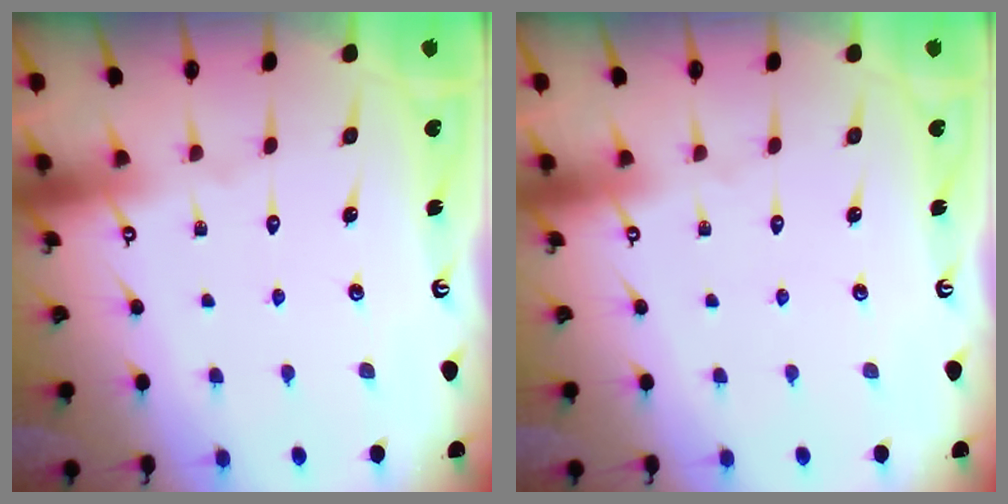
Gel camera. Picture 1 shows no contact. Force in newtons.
{"total": 0.0}